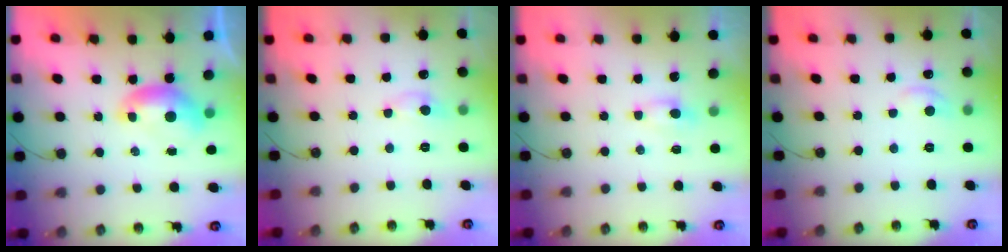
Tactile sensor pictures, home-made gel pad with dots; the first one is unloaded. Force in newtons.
{"total": 0.6, "press": 0.2, "slide": 0.5}
{"total": 0.5, "press": 0.3, "slide": 0.5}
{"total": 1.5, "press": 1.2, "slide": 1.0}